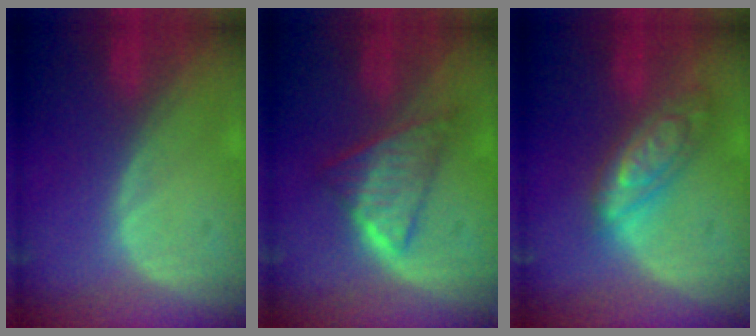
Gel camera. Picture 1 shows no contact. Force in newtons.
{"total": 6.1, "press": 5.7, "slide": 2.1}
{"total": 7.2, "press": 7.2, "slide": 0.6}